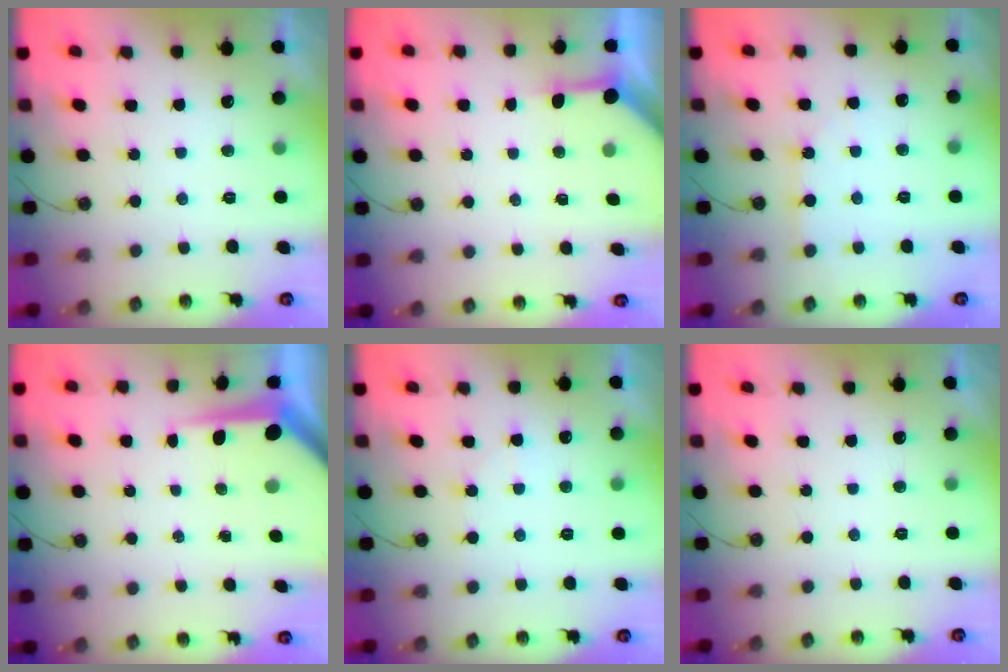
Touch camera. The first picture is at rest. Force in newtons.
{"total": 3.4, "press": 3.4, "slide": 0.5}
{"total": 4.1, "press": 4.1, "slide": 0.4}
{"total": 6.0, "press": 6.0, "slide": 0.6}
{"total": 3.0, "press": 3.0, "slide": 0.6}
{"total": 0.0}